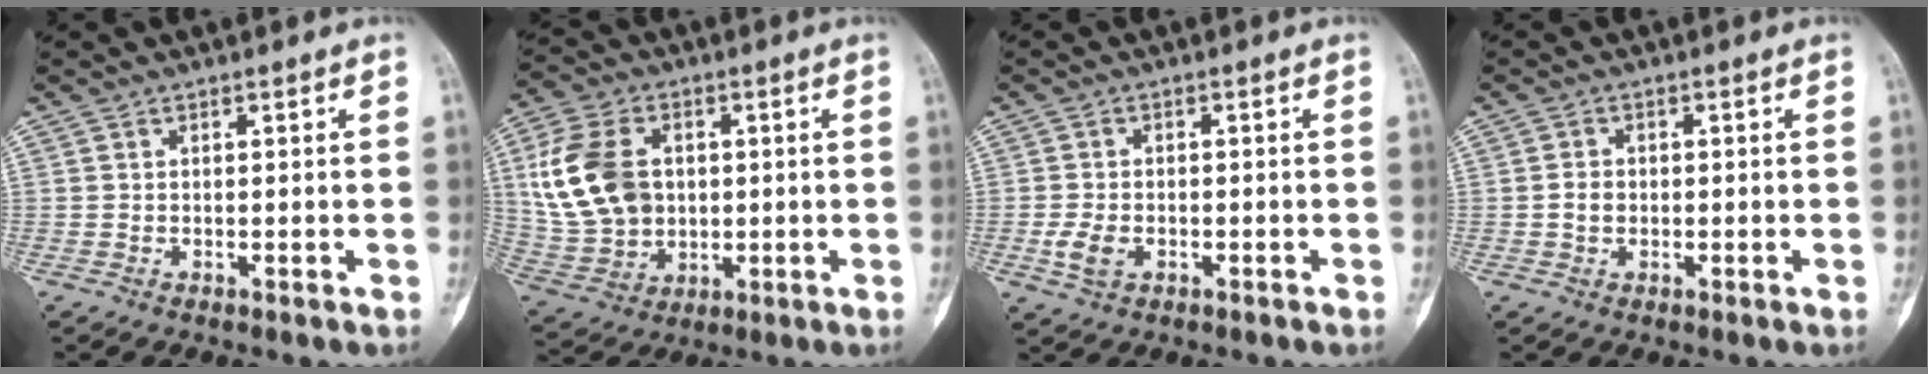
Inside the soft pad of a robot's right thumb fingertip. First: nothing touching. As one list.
[{"total": 15.5, "force": [2.5, 11.4, 10.2], "torque": [-0.189, 0.002, 0.056]}, {"total": 3.8, "force": [-1.2, 2.5, 2.7], "torque": [-0.060, 0.002, -0.019]}, {"total": 2.2, "force": [-0.2, 1.8, 1.3], "torque": [-0.016, 0.006, -0.004]}]